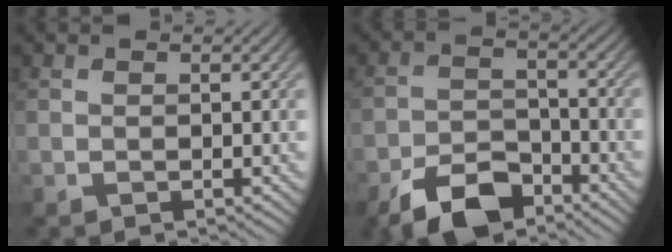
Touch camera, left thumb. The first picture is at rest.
{"total": 8.1, "force": [-5.9, 3.7, 4.1], "torque": [-0.075, -0.006, -0.120]}